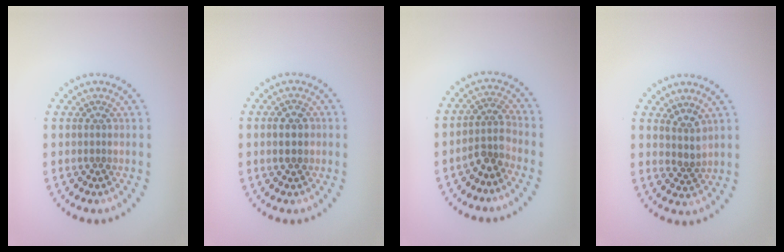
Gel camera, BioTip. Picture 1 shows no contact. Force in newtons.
{"total": 2.2, "press": 2.2, "slide": 0.2}
{"total": 2.7, "press": 2.0, "slide": 1.8}
{"total": 1.9, "press": 1.3, "slide": 1.4}